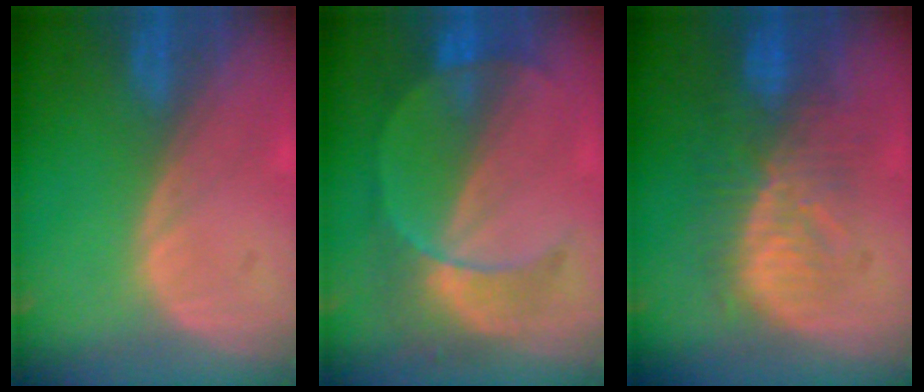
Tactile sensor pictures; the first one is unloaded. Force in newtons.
{"total": 7.3, "press": 6.9, "slide": 2.6}
{"total": 9.6, "press": 9.0, "slide": 3.3}